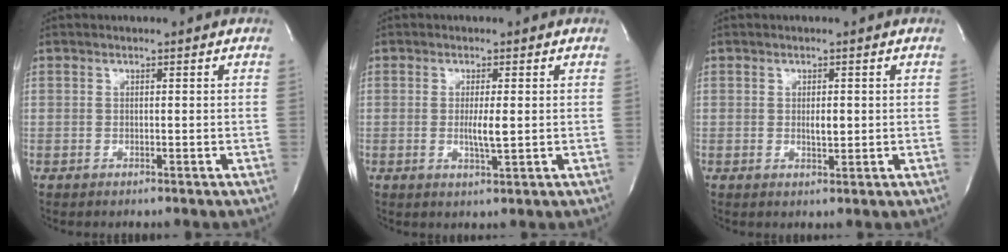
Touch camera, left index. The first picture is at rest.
{"total": 2.9, "force": [-0.1, 0.2, 2.9], "torque": [-0.055, -0.007, -0.001]}
{"total": 1.7, "force": [0.2, 0.7, 1.5], "torque": [-0.025, -0.003, 0.004]}